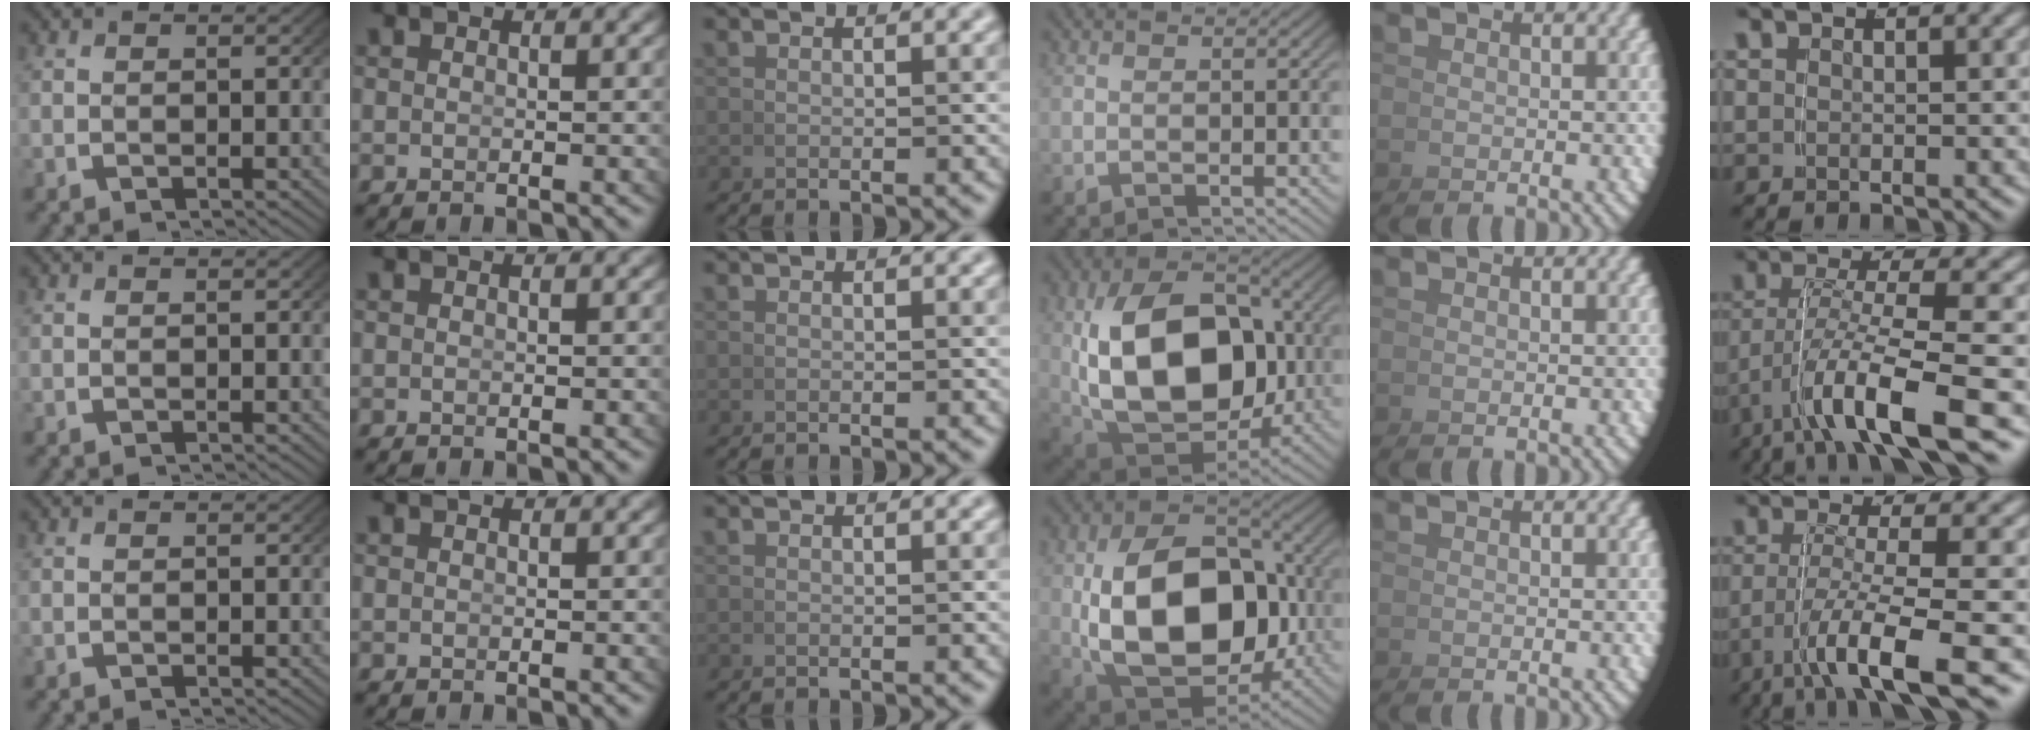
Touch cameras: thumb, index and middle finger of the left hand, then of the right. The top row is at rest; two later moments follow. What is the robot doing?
{"motion": "lift_and_place", "object": "bowl"}